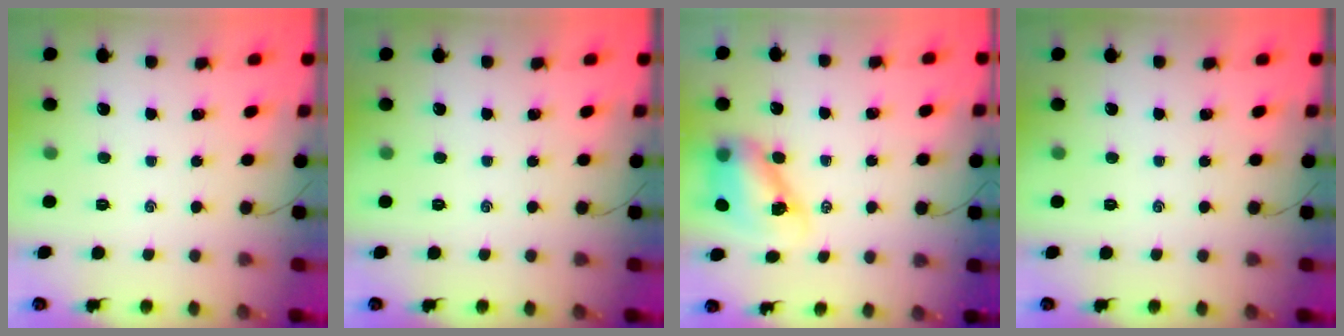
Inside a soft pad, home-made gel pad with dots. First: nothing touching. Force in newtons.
{"total": 0.0}
{"total": 8.6, "press": 8.4, "slide": 2.0}
{"total": 0.0}